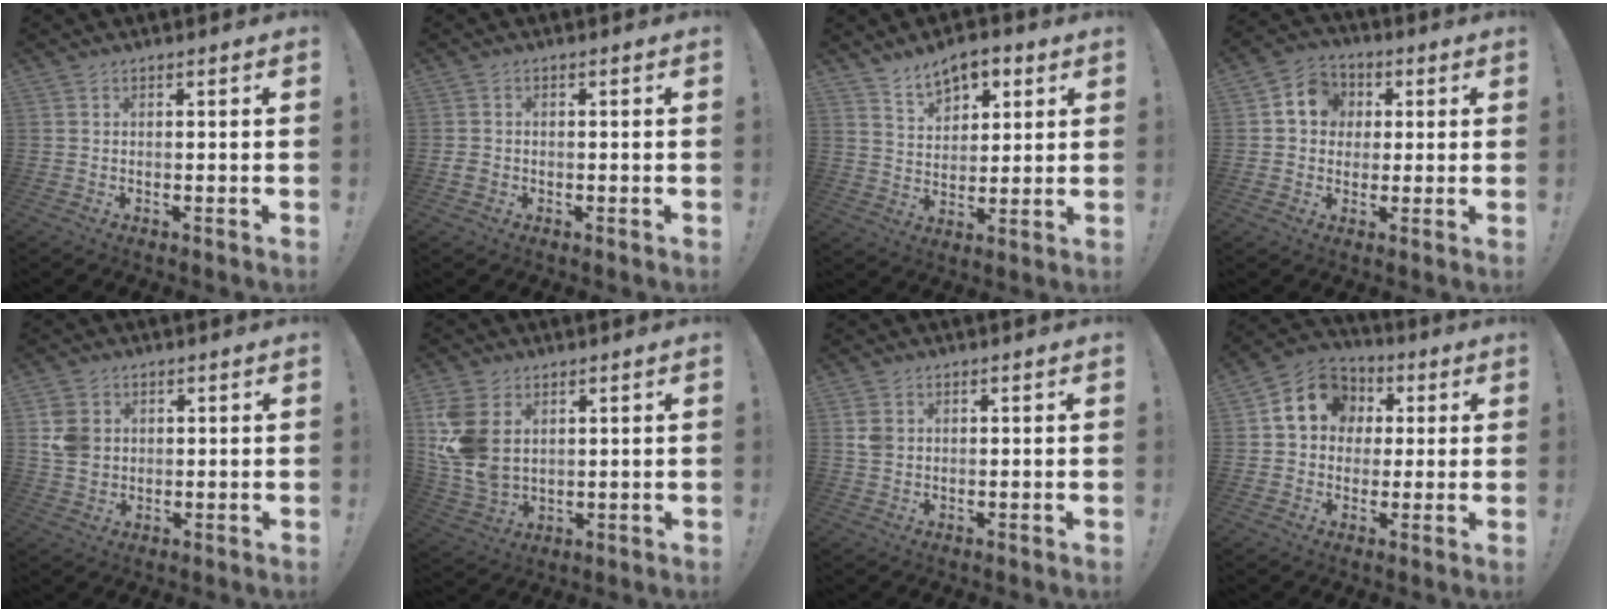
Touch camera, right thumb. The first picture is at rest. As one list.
[{"total": 2.0, "force": [-0.7, 1.6, 0.9], "torque": [-0.012, 0.005, -0.012]}, {"total": 8.8, "force": [6.0, 5.3, 3.6], "torque": [-0.044, -0.035, 0.112]}, {"total": 9.5, "force": [1.9, 8.4, 4.0], "torque": [-0.048, 0.007, 0.038]}, {"total": 7.3, "force": [1.6, 6.3, 3.4], "torque": [-0.061, 0.003, 0.034]}, {"total": 13.9, "force": [3.9, 10.0, 8.8], "torque": [-0.174, -0.017, 0.079]}, {"total": 3.1, "force": [1.0, 2.4, 1.6], "torque": [-0.018, 0.000, 0.018]}, {"total": 12.5, "force": [3.0, 10.6, 5.8], "torque": [-0.075, 0.001, 0.063]}]